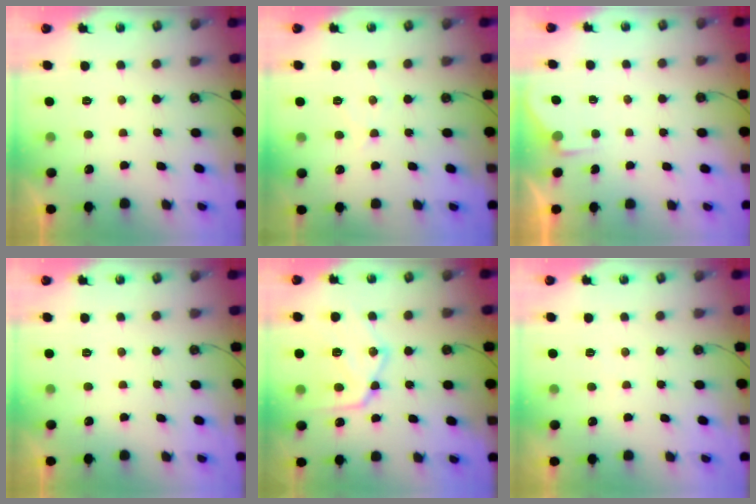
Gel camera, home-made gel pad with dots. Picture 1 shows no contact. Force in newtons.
{"total": 5.8, "press": 5.8, "slide": 1.0}
{"total": 2.4, "press": 2.4, "slide": 0.4}
{"total": 0.0}
{"total": 16.6, "press": 16.5, "slide": 1.5}
{"total": 3.0, "press": 2.9, "slide": 0.5}